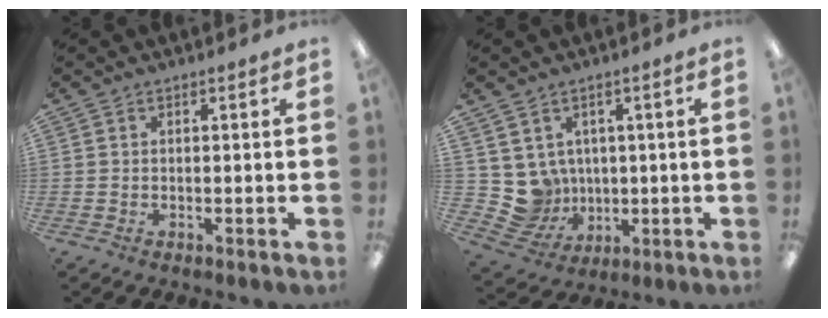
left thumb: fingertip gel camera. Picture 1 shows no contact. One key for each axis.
{"total": 7.3, "fx": 2.1, "fy": 7.0, "fz": 0.9, "tx": -0.052, "ty": -0.023, "tz": 0.049}